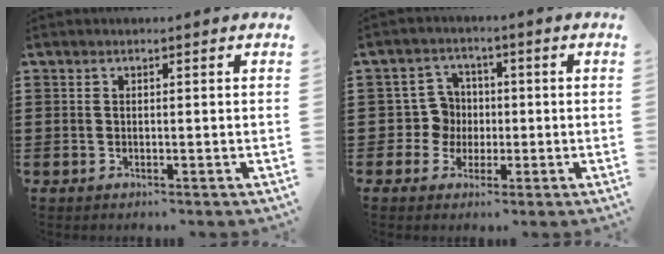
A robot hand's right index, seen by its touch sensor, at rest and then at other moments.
{"total": 5.2, "force": [-0.2, 4.9, 1.8], "torque": [-0.054, 0.015, -0.002]}